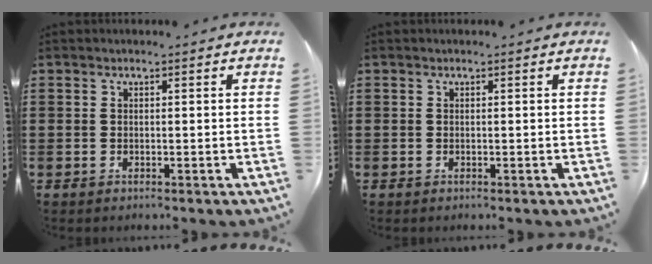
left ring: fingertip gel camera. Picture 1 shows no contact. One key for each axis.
{"total": 0.0}